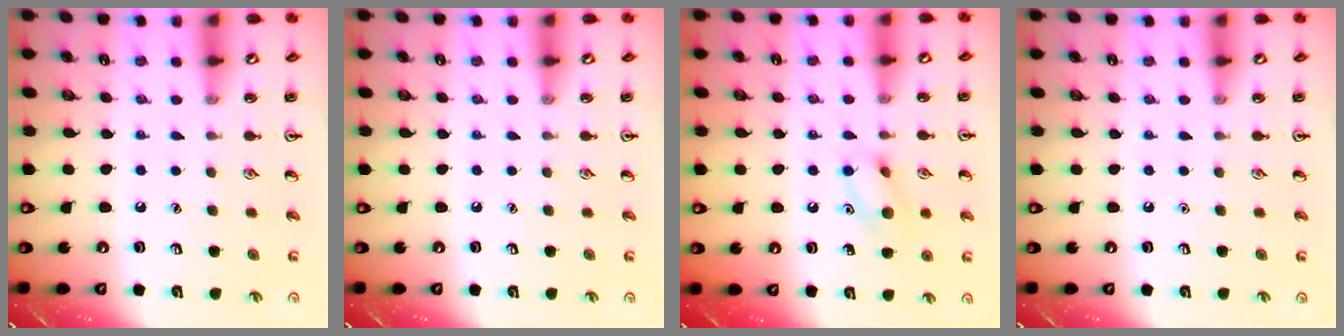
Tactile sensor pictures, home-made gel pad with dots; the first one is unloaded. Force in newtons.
{"total": 0.0}
{"total": 9.5, "press": 9.4, "slide": 1.5}
{"total": 0.0}